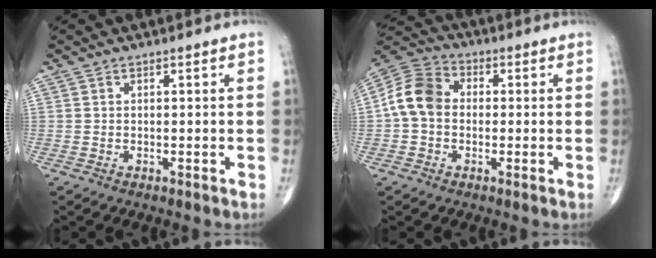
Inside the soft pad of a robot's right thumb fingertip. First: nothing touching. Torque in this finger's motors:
{"motor_torque": [0.80, 2.28, 0.80, -0.53, 0.14]}